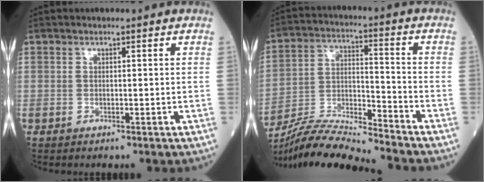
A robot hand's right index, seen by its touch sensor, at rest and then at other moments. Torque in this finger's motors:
{"motor_torque": [0.06, -1.02, 0.30, 0.08]}